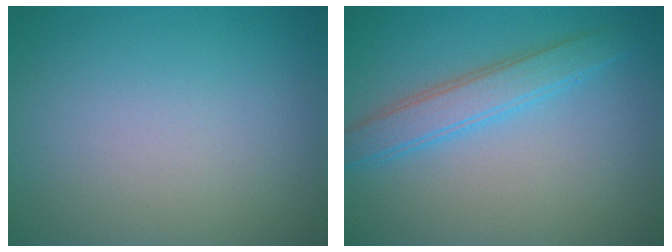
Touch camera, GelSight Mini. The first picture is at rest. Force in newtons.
{"total": 3.3, "press": 3.3, "slide": 0.1}